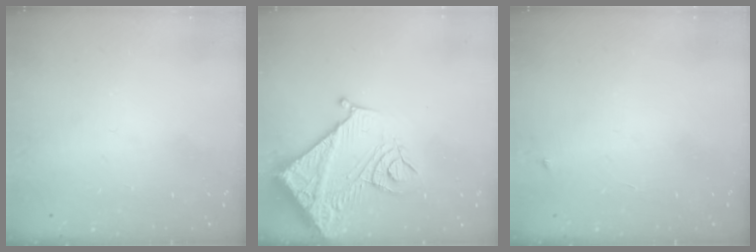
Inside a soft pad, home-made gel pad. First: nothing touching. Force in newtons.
{"total": 16.5, "press": 16.4, "slide": 2.0}
{"total": 2.3, "press": 2.3, "slide": 0.3}